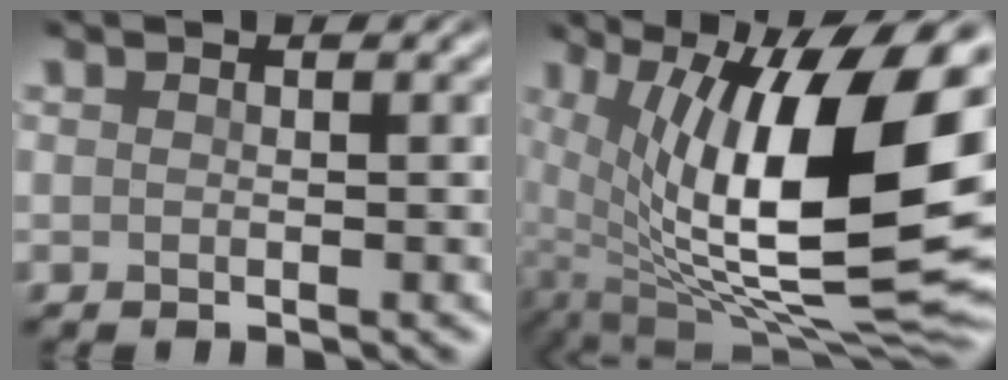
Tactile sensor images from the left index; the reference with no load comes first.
{"total": 17.8, "force": [3.3, 7.1, 16.0], "torque": [-0.269, -0.005, 0.073]}